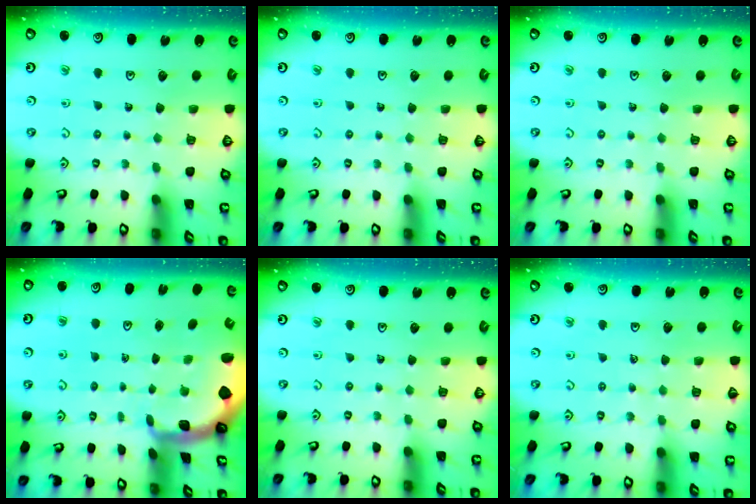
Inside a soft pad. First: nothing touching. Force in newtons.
{"total": 0.0}
{"total": 0.0}
{"total": 1.7, "press": 1.7, "slide": 0.4}
{"total": 0.0}
{"total": 2.1, "press": 2.0, "slide": 0.3}